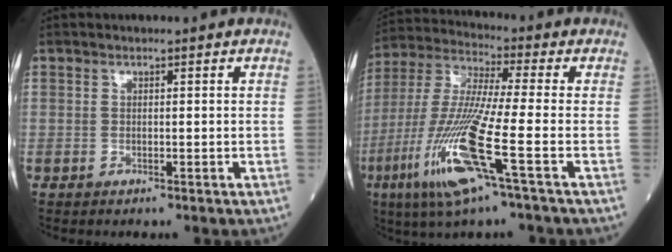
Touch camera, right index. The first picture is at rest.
{"total": 15.7, "force": [-6.1, -0.1, 14.5], "torque": [-0.317, -0.025, -0.124]}